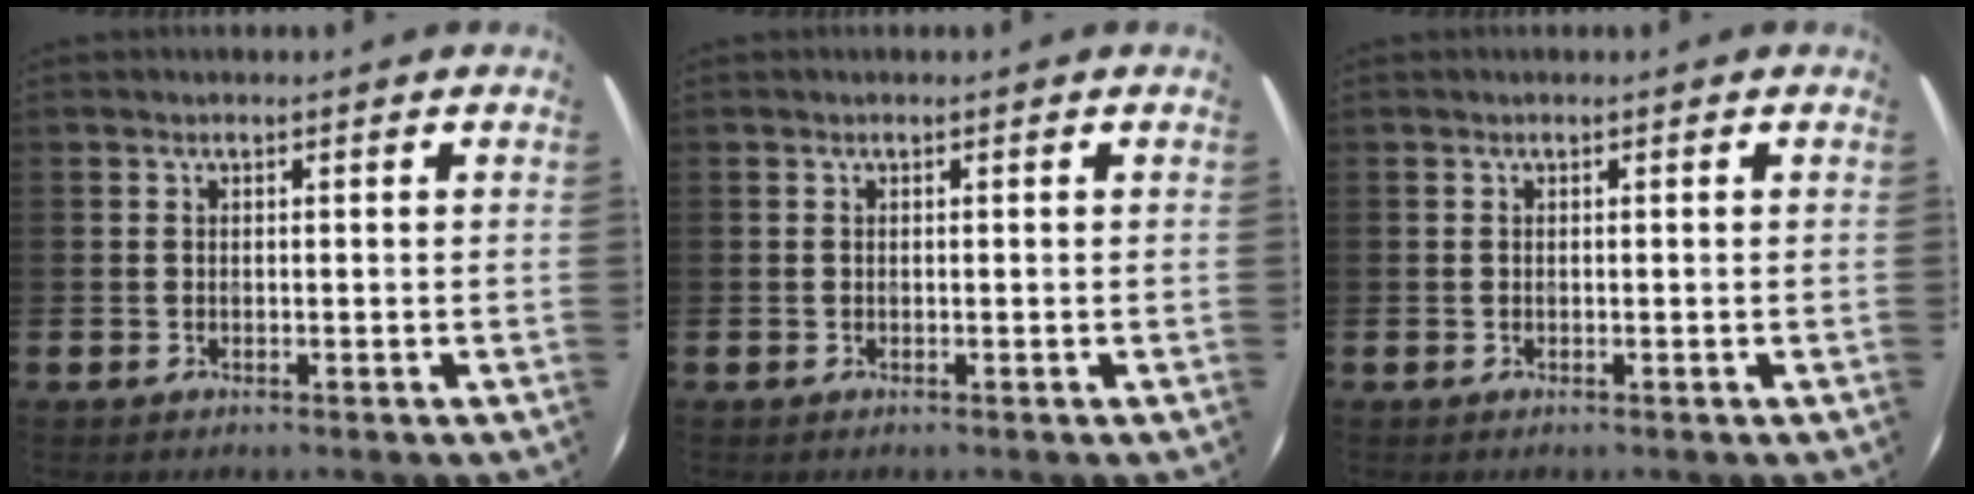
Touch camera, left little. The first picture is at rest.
{"total": 0.0}
{"total": 0.0}